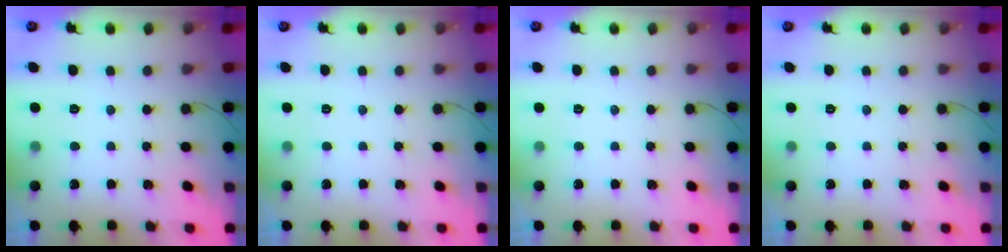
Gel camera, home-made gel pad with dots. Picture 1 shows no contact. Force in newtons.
{"total": 0.0}
{"total": 0.0}
{"total": 0.0}